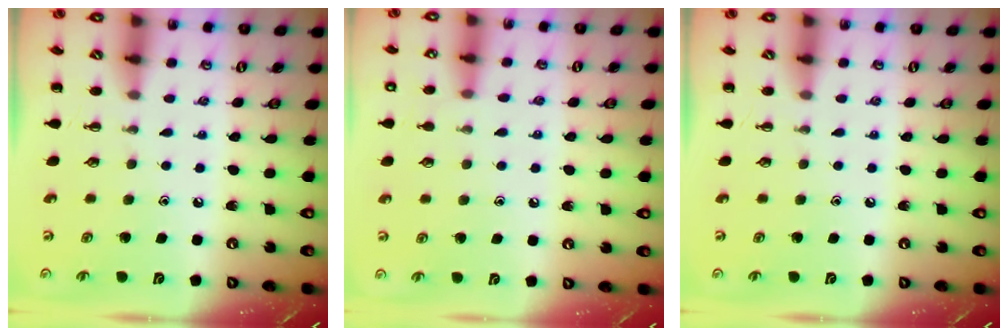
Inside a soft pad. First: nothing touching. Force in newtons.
{"total": 6.8, "press": 6.5, "slide": 2.1}
{"total": 0.0}